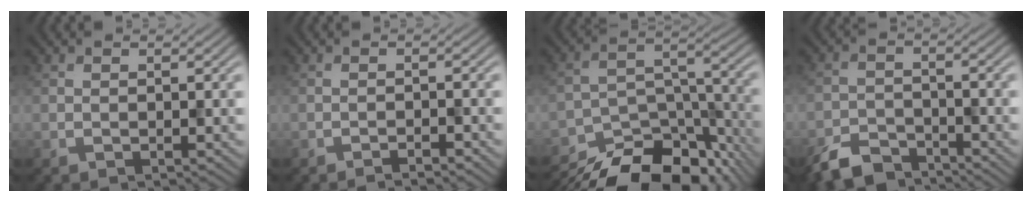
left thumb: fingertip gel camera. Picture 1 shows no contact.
{"total": 1.5, "force": [-1.3, 0.0, 0.7], "torque": [-0.010, 0.004, -0.022]}
{"total": 16.3, "force": [-13.7, 6.1, 6.3], "torque": [-0.115, -0.021, -0.197]}
{"total": 6.0, "force": [-5.1, 2.2, 2.1], "torque": [-0.037, -0.007, -0.106]}